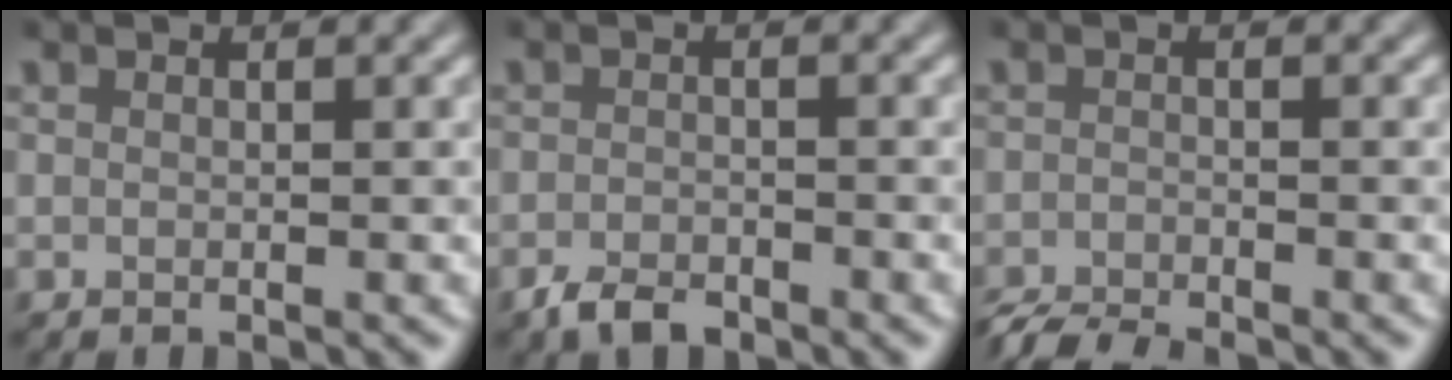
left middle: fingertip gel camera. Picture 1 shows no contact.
{"total": 2.2, "force": [-1.7, 1.0, 1.0], "torque": [-0.020, 0.000, -0.035]}
{"total": 3.4, "force": [-3.2, 0.3, 1.0], "torque": [-0.015, -0.008, -0.064]}